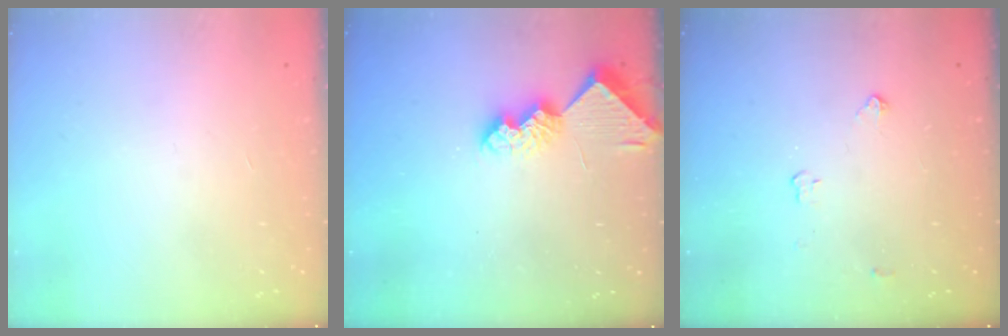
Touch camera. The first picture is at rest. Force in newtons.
{"total": 8.8, "press": 8.8, "slide": 0.8}
{"total": 2.8, "press": 2.8, "slide": 0.4}